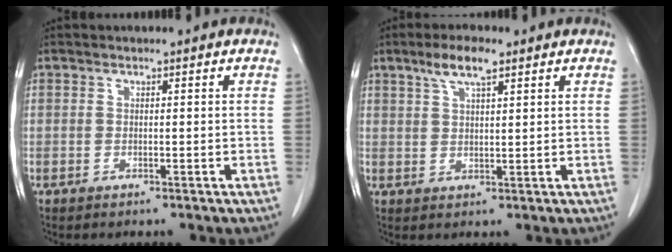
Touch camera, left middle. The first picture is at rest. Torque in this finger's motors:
{"motor_torque": [0.63, -0.55, 0.04, 0.03]}